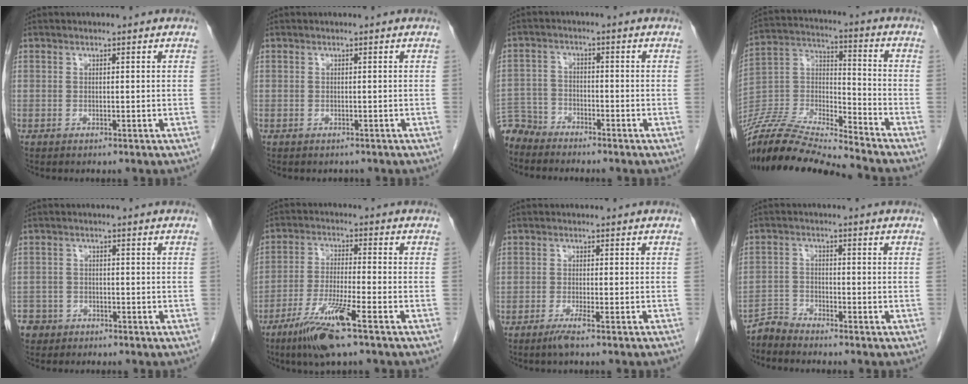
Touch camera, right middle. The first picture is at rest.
{"total": 0.0}
{"total": 5.1, "force": [-5.0, 1.1, -0.4], "torque": [0.012, -0.004, -0.101]}
{"total": 19.2, "force": [-18.0, -0.1, 6.8], "torque": [-0.143, 0.007, -0.332]}
{"total": 3.8, "force": [-2.8, 2.5, -0.2], "torque": [0.004, 0.009, -0.055]}
{"total": 10.0, "force": [-6.1, -0.1, 7.9], "torque": [-0.161, -0.026, -0.115]}
{"total": 3.0, "force": [-2.0, -0.7, 2.0], "torque": [-0.036, -0.004, -0.036]}
{"total": 2.9, "force": [-2.8, -0.3, -0.6], "torque": [0.017, -0.016, -0.057]}